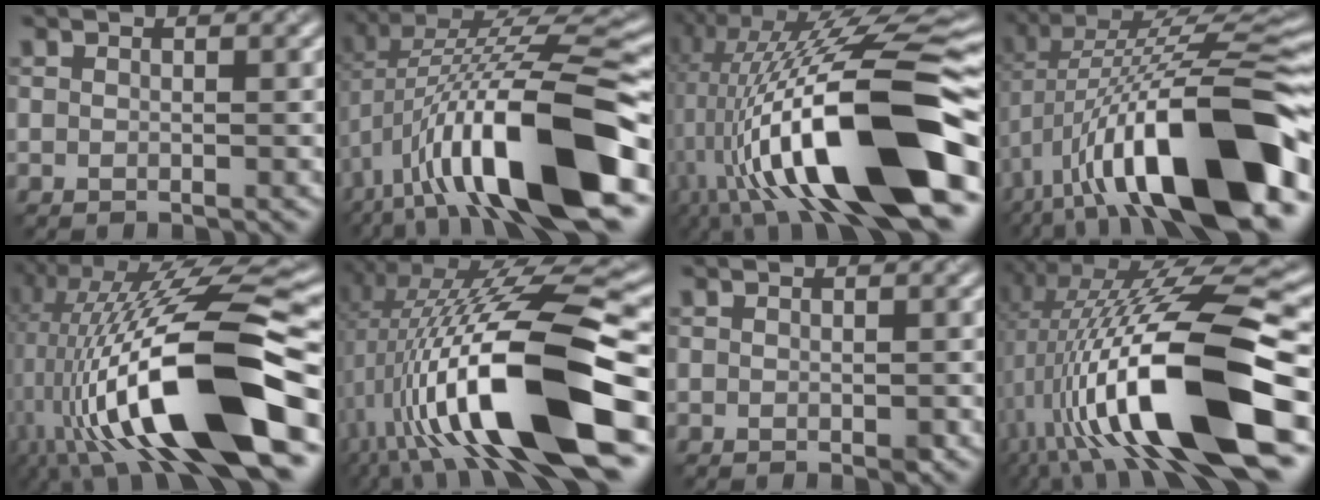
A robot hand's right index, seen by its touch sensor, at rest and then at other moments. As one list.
[{"total": 14.6, "force": [-4.1, 4.1, 13.4], "torque": [-0.230, 0.015, -0.066]}, {"total": 17.5, "force": [-4.0, 4.8, 16.3], "torque": [-0.268, 0.027, -0.072]}, {"total": 16.0, "force": [-5.1, 5.1, 14.3], "torque": [-0.228, 0.021, -0.085]}, {"total": 17.4, "force": [-4.1, 5.2, 16.1], "torque": [-0.292, 0.013, -0.073]}, {"total": 15.7, "force": [-2.5, 4.1, 15.0], "torque": [-0.240, 0.016, -0.043]}, {"total": 0.5, "force": [-0.1, 0.3, 0.4], "torque": [-0.006, -0.002, -0.001]}, {"total": 15.9, "force": [-2.5, 4.2, 15.1], "torque": [-0.247, 0.014, -0.043]}]